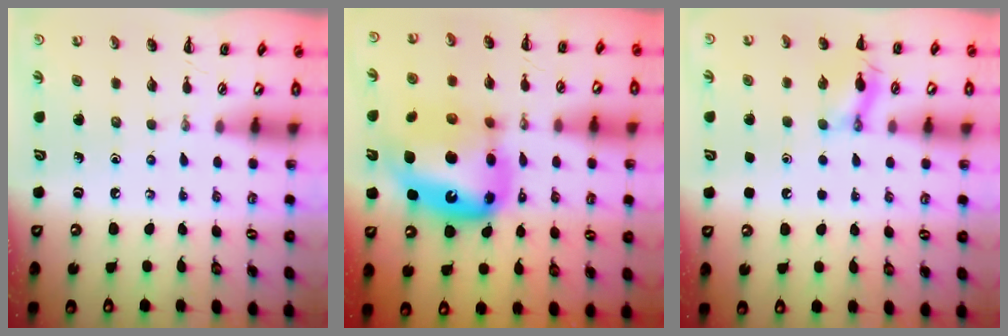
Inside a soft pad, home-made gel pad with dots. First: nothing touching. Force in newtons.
{"total": 18.9, "press": 18.3, "slide": 4.9}
{"total": 1.6, "press": 1.6, "slide": 0.1}